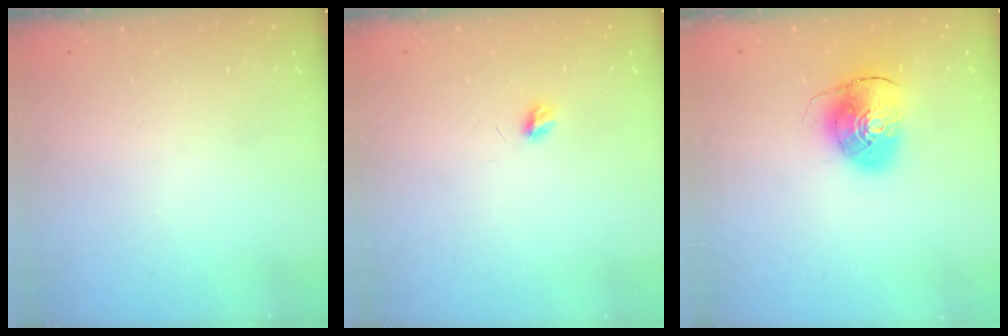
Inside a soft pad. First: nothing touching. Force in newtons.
{"total": 3.9, "press": 3.9, "slide": 0.3}
{"total": 9.9, "press": 9.8, "slide": 1.6}